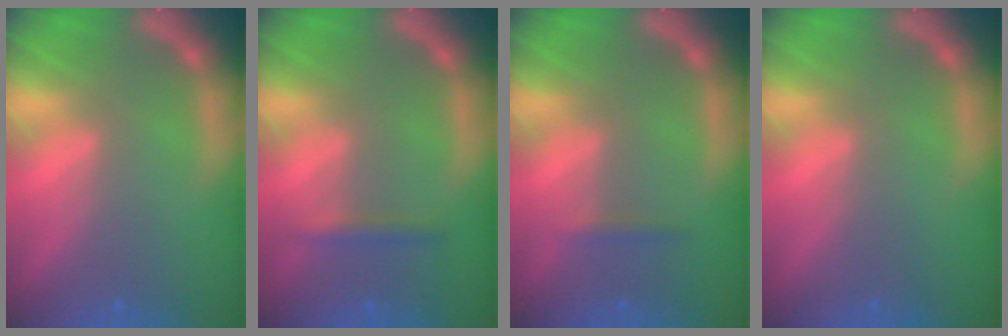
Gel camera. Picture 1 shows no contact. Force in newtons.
{"total": 1.4}
{"total": 0.9}
{"total": 0.0}